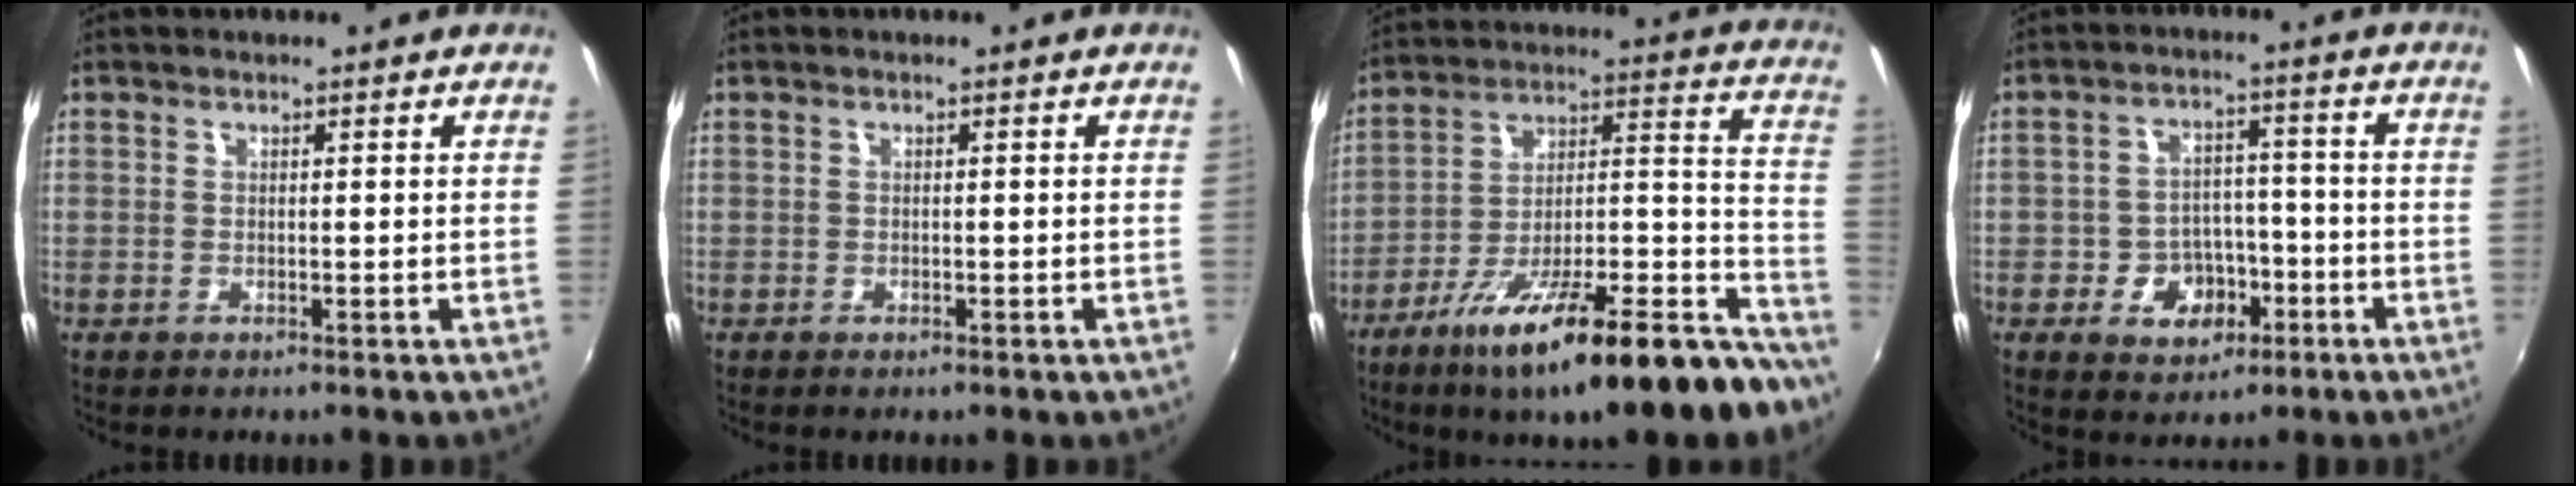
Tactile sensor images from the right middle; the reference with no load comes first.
{"total": 0.6, "force": [-0.4, 0.4, 0.2], "torque": [-0.003, -0.004, -0.008]}
{"total": 29.7, "force": [-20.5, 7.2, 20.3], "torque": [-0.276, -0.012, -0.308]}
{"total": 8.5, "force": [-3.7, 6.6, 3.8], "torque": [-0.082, 0.017, -0.044]}